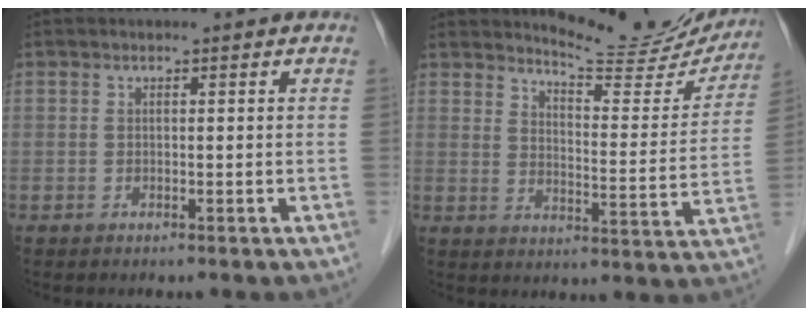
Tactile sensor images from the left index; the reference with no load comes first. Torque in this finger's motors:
{"motor_torque": [0.40, -0.73, 0.09, -0.01]}